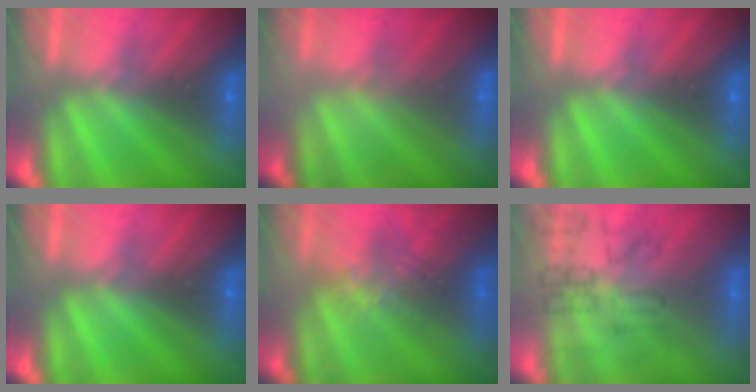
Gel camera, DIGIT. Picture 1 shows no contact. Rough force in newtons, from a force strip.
{"total": 2.3}
{"total": 0.0}
{"total": 0.0}
{"total": 2.9}
{"total": 4.8}